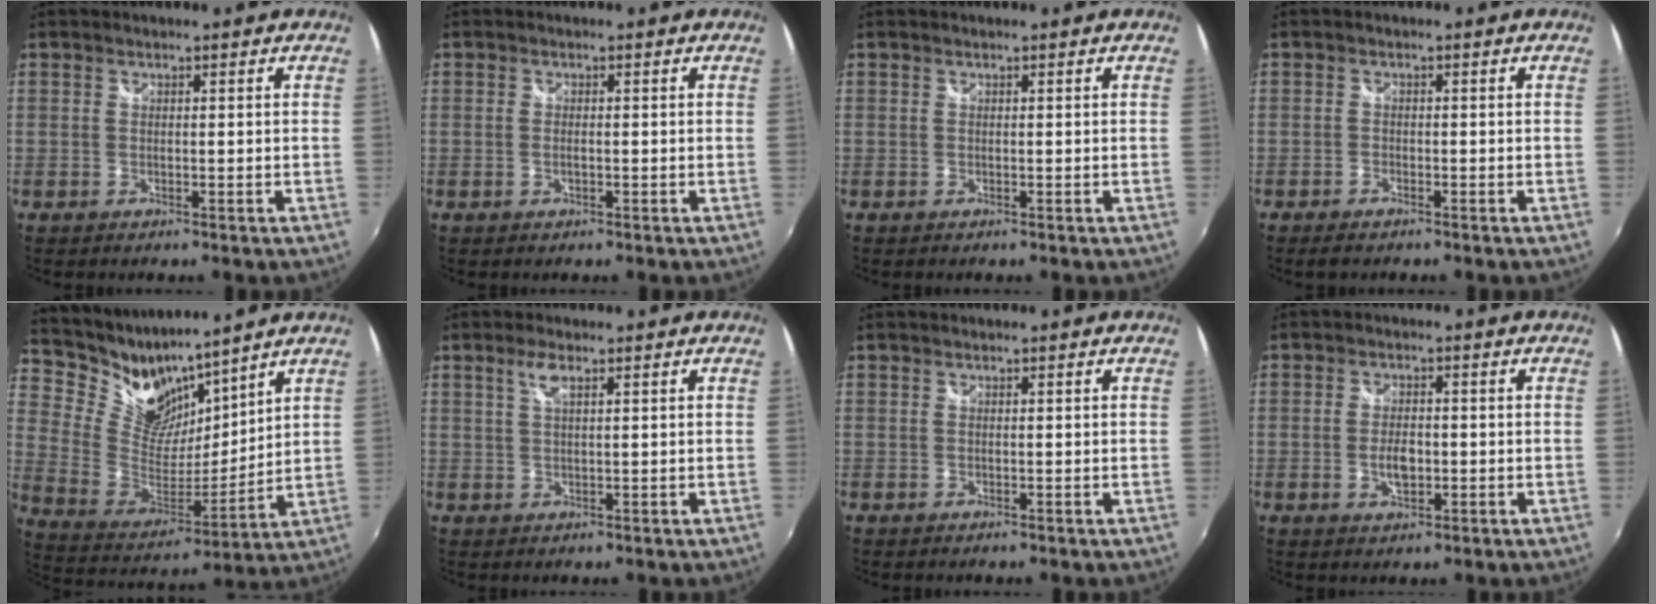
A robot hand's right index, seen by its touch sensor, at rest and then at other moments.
{"total": 1.2, "force": [-0.4, 0.5, 1.0], "torque": [-0.021, -0.001, -0.008]}
{"total": 0.0}
{"total": 1.9, "force": [-1.6, 0.7, 0.7], "torque": [-0.022, -0.003, -0.031]}
{"total": 14.2, "force": [12.1, 6.1, 4.4], "torque": [-0.108, -0.010, 0.240]}
{"total": 2.6, "force": [1.4, 0.6, 2.1], "torque": [-0.041, 0.004, 0.025]}
{"total": 0.0}
{"total": 4.2, "force": [-0.9, 2.2, 3.4], "torque": [-0.067, -0.002, -0.017]}